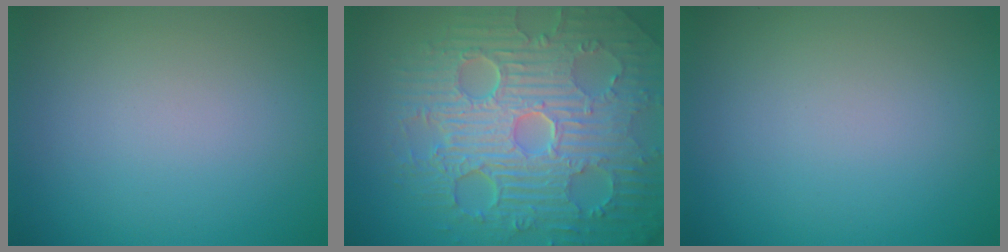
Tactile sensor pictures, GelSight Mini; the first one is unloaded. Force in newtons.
{"total": 11.2, "press": 7.4, "slide": 8.5}
{"total": 0.0}